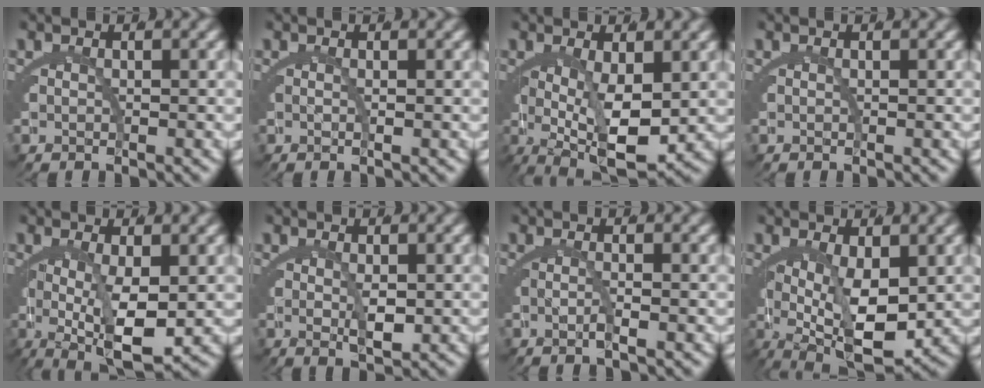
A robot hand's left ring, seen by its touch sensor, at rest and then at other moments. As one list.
[{"total": 1.0, "force": [0.1, 0.3, 0.9], "torque": [-0.022, -0.001, 0.001]}, {"total": 7.6, "force": [-2.0, 3.0, 6.7], "torque": [-0.112, -0.036, -0.009]}, {"total": 0.0}, {"total": 7.0, "force": [-1.5, 2.1, 6.5], "torque": [-0.104, -0.031, -0.004]}, {"total": 2.2, "force": [0.1, 0.2, 2.2], "torque": [-0.036, -0.019, 0.013]}, {"total": 1.9, "force": [0.0, 0.8, 1.7], "torque": [-0.032, 0.001, -0.005]}, {"total": 8.4, "force": [-2.2, 3.7, 7.3], "torque": [-0.126, -0.043, -0.009]}]